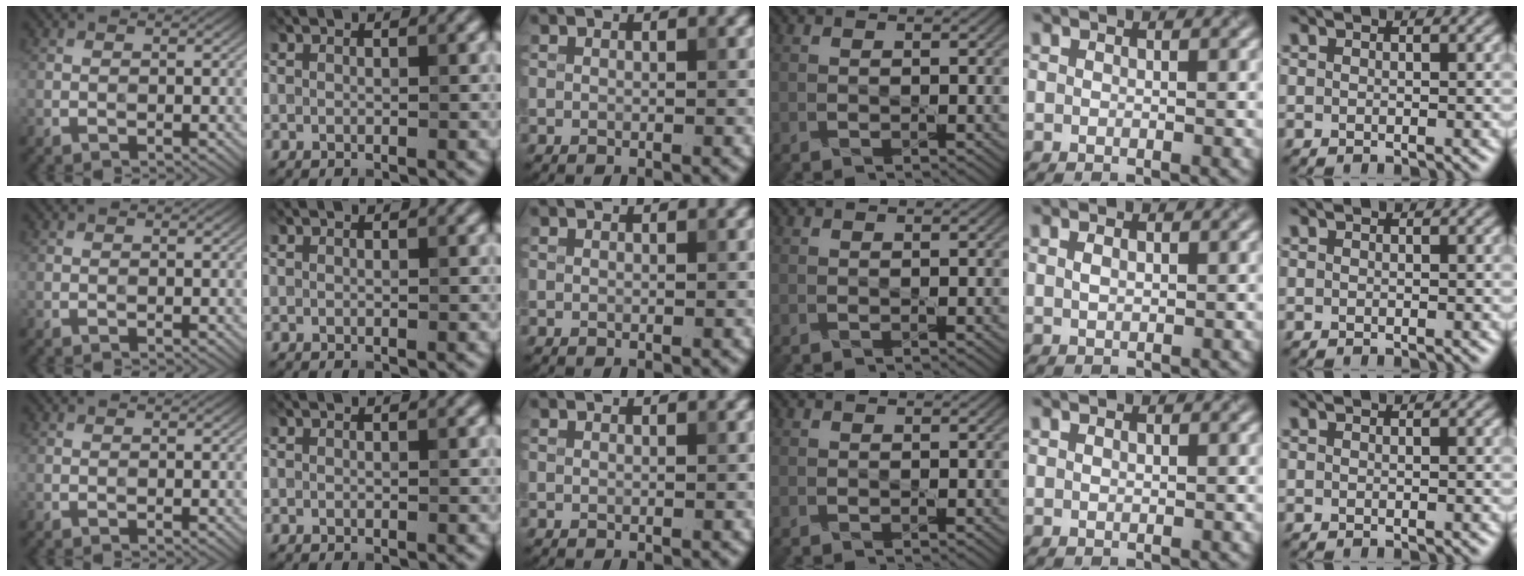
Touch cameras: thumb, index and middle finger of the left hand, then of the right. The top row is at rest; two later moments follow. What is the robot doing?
{"motion": "dispense", "object": "soap dispenser"}